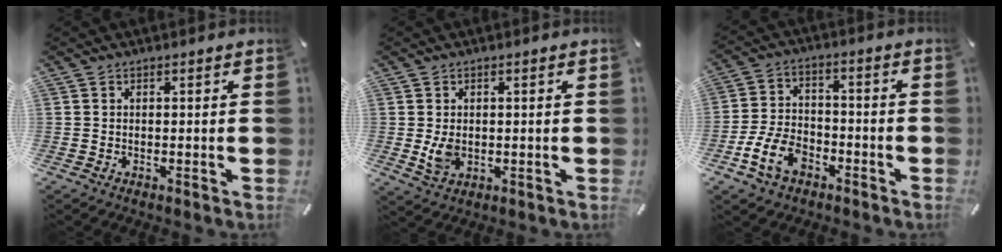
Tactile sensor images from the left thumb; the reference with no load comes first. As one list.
[{"total": 4.5, "force": [-0.2, 3.0, 3.2], "torque": [-0.063, -0.008, -0.009]}, {"total": 10.2, "force": [-4.9, 7.1, 5.6], "torque": [-0.123, 0.026, -0.089]}]